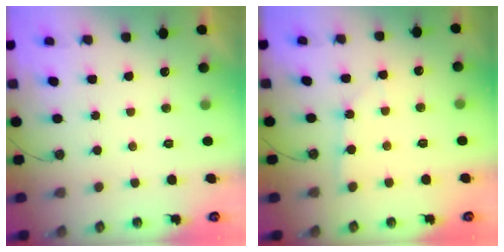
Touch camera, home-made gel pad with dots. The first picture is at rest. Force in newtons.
{"total": 2.8, "press": 2.8, "slide": 0.3}